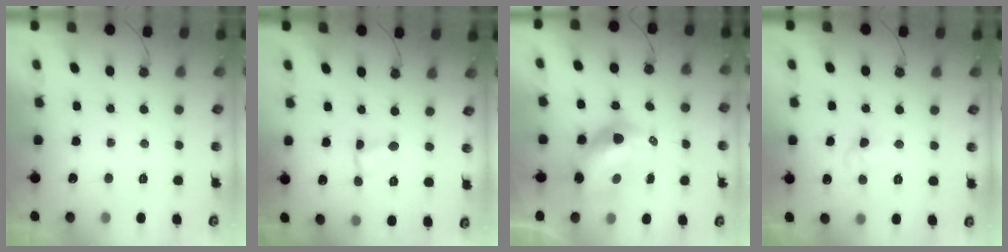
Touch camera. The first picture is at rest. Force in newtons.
{"total": 1.8, "press": 1.8, "slide": 0.1}
{"total": 11.3, "press": 11.3, "slide": 0.9}
{"total": 3.9, "press": 3.8, "slide": 0.8}